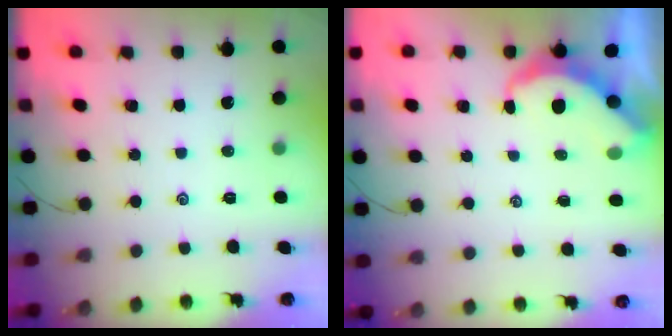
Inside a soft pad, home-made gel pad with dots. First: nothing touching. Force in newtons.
{"total": 5.4, "press": 5.4, "slide": 0.1}